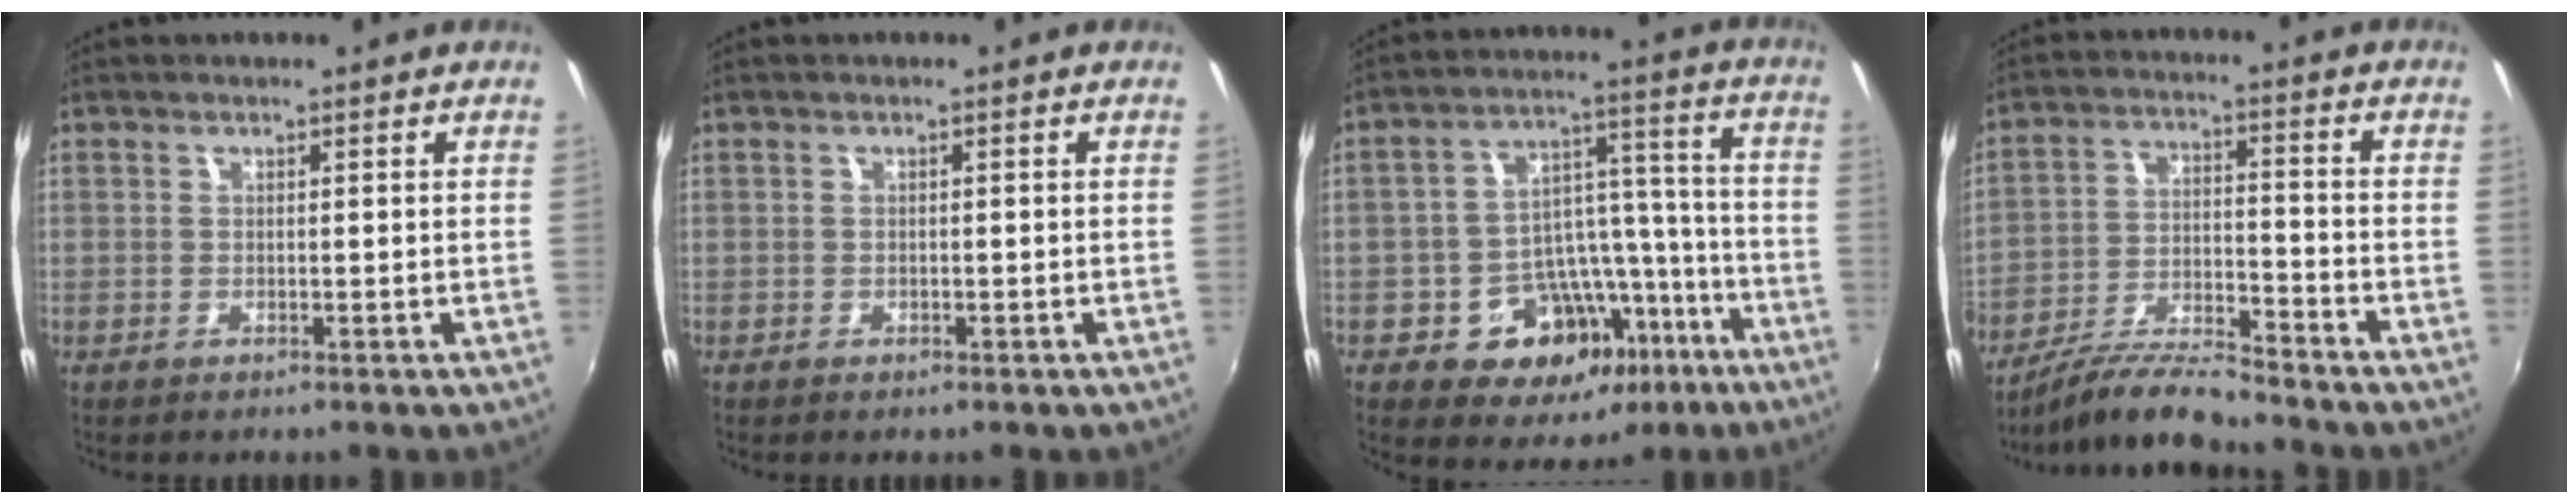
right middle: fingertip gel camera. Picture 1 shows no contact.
{"total": 0.7, "force": [-0.5, 0.4, 0.2], "torque": [-0.003, -0.002, -0.006]}
{"total": 16.2, "force": [-8.8, 11.7, 7.0], "torque": [-0.128, 0.050, -0.103]}
{"total": 10.8, "force": [-9.9, 0.1, 4.3], "torque": [-0.084, -0.009, -0.187]}